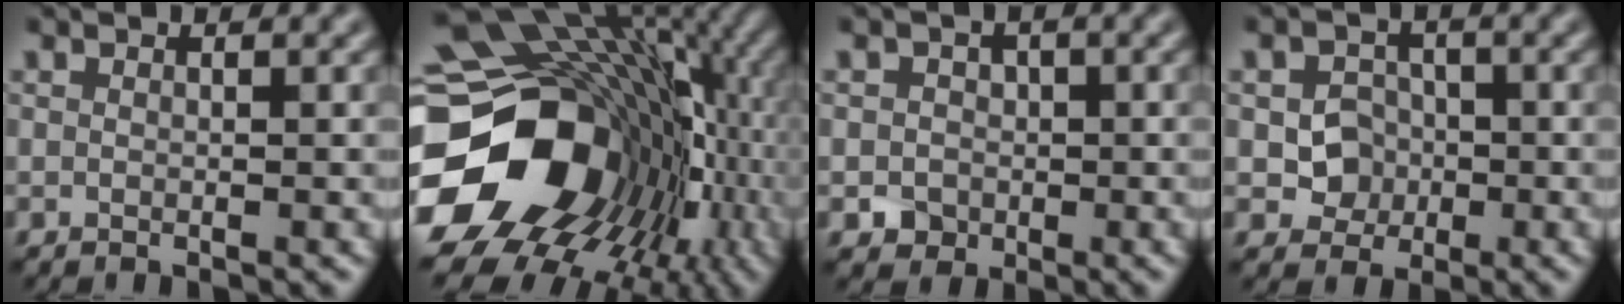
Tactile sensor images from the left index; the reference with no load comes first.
{"total": 19.4, "force": [-2.5, 15.3, 11.6], "torque": [-0.227, -0.040, -0.006]}
{"total": 2.0, "force": [-0.4, 1.9, 0.6], "torque": [0.009, -0.003, -0.011]}
{"total": 3.0, "force": [-0.5, 2.6, 1.3], "torque": [-0.008, 0.000, -0.013]}